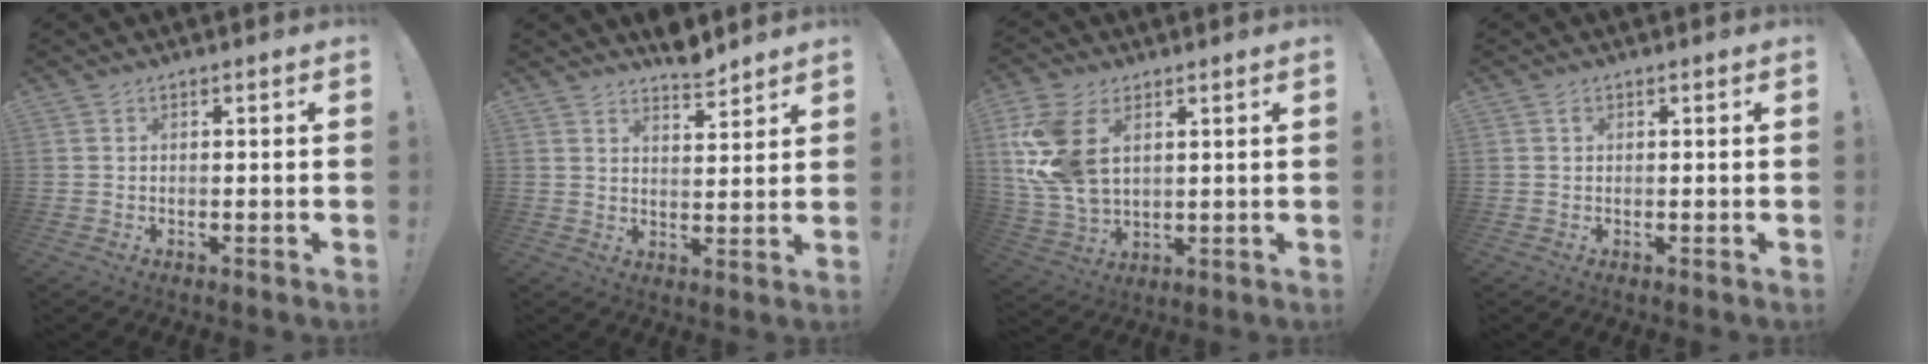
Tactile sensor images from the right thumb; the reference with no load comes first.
{"total": 5.7, "force": [5.3, 1.0, 1.9], "torque": [-0.011, -0.044, 0.090]}
{"total": 15.7, "force": [5.1, 9.8, 11.2], "torque": [-0.229, -0.017, 0.098]}
{"total": 0.6, "force": [0.3, 0.5, 0.3], "torque": [0.002, -0.001, 0.004]}